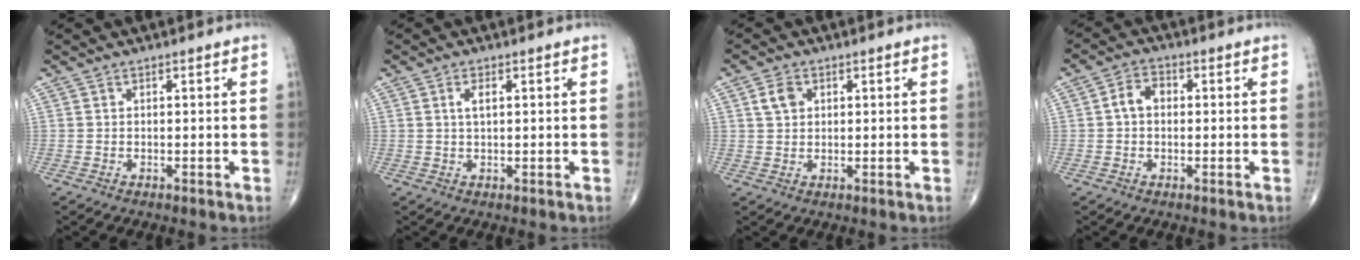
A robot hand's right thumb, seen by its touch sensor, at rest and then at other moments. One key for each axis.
{"total": 2.3, "fx": 0.6, "fy": 1.0, "fz": 2.0, "tx": -0.039, "ty": 0.002, "tz": 0.012}
{"total": 3.4, "fx": 1.2, "fy": 2.5, "fz": 2.0, "tx": -0.029, "ty": 0.001, "tz": 0.023}
{"total": 4.1, "fx": 0.2, "fy": 3.0, "fz": 2.8, "tx": -0.044, "ty": 0.018, "tz": -0.003}